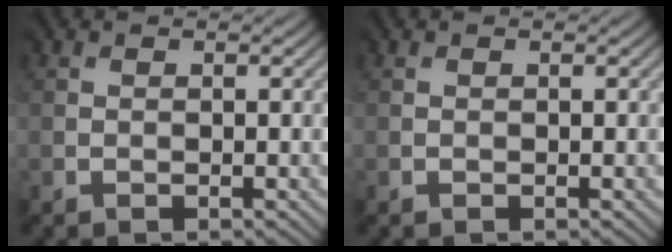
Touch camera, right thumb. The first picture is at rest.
{"total": 0.0}